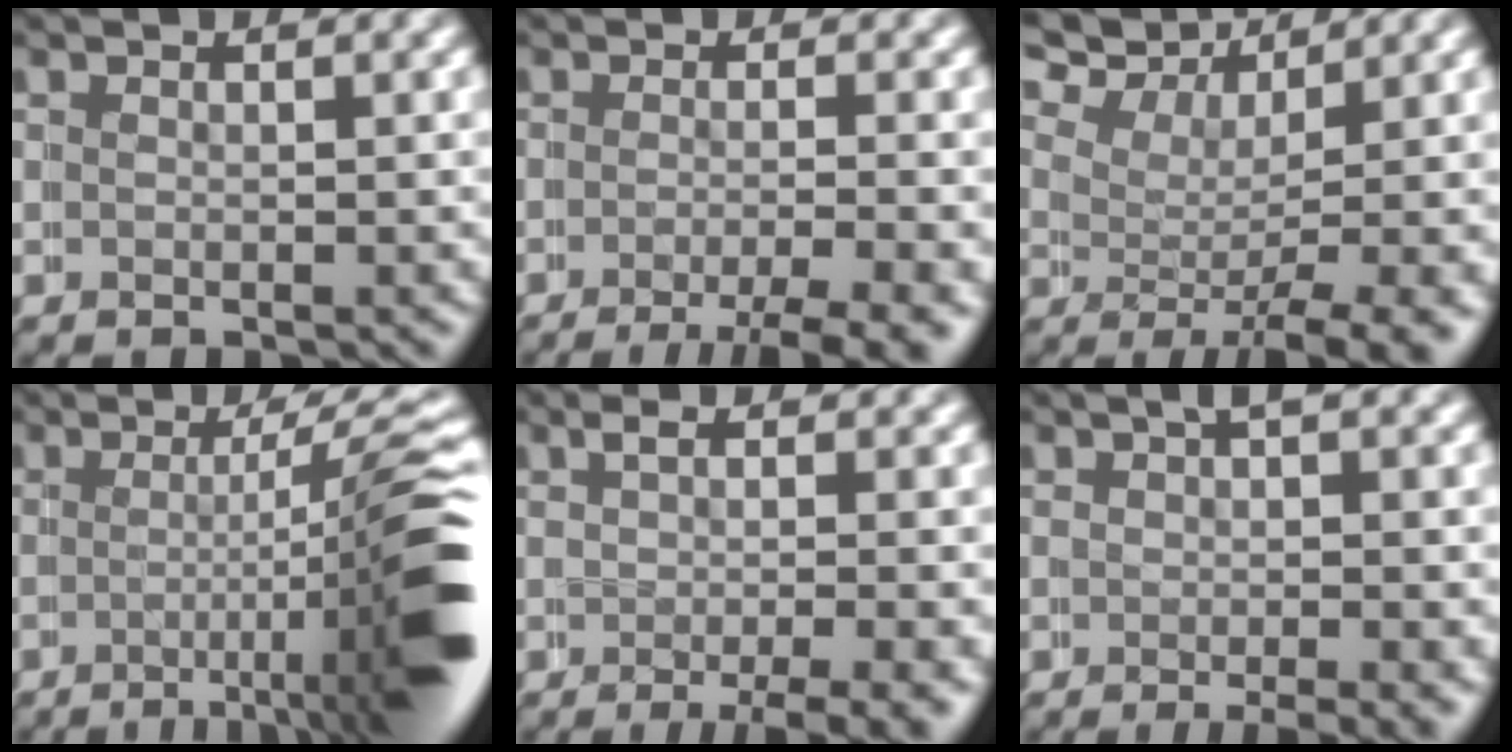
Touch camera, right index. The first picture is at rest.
{"total": 4.5, "force": [-2.9, 0.6, 3.4], "torque": [-0.039, -0.003, -0.048]}
{"total": 6.0, "force": [3.4, 2.5, 4.3], "torque": [-0.078, 0.016, 0.043]}
{"total": 9.8, "force": [-2.3, 1.5, 9.4], "torque": [-0.117, 0.001, -0.037]}
{"total": 4.0, "force": [-1.3, 1.2, 3.6], "torque": [-0.041, 0.006, -0.025]}
{"total": 3.1, "force": [-0.2, 0.9, 3.0], "torque": [-0.029, 0.013, -0.012]}